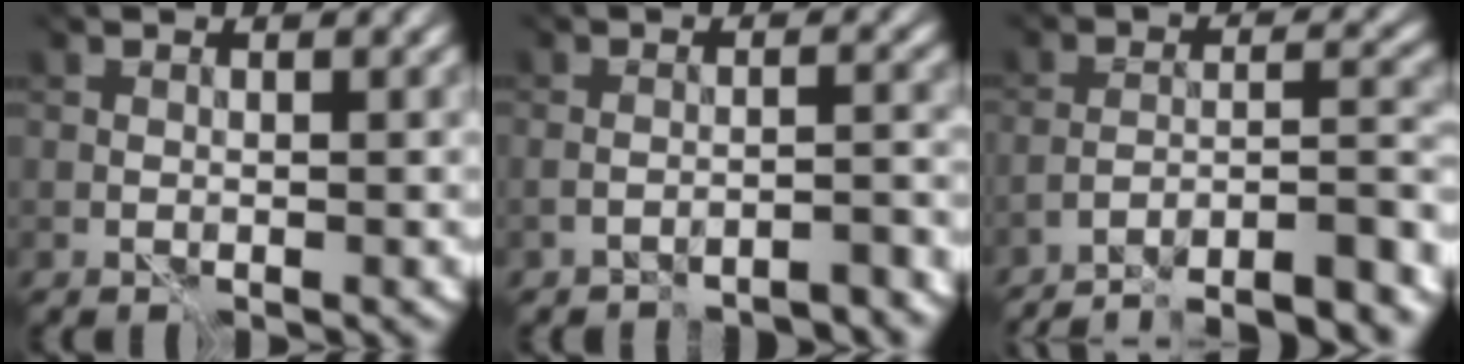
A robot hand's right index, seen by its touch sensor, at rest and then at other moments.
{"total": 3.7, "force": [-3.5, 0.1, 1.2], "torque": [-0.020, 0.002, -0.055]}
{"total": 12.8, "force": [-11.7, 1.6, 4.9], "torque": [-0.053, 0.011, -0.153]}